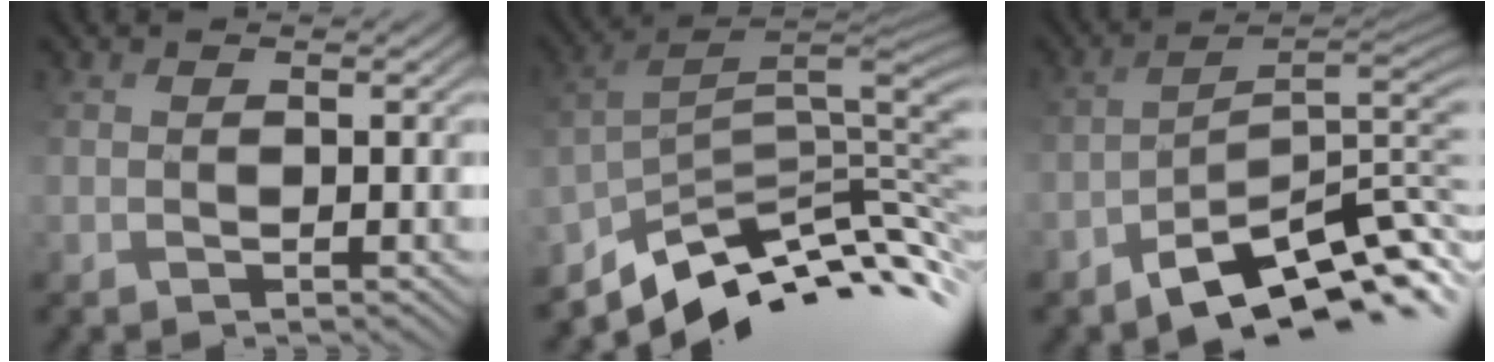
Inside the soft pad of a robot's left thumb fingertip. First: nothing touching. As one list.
[{"total": 9.7, "force": [-5.8, 3.4, 6.9], "torque": [-0.143, 0.011, -0.095]}, {"total": 11.1, "force": [-7.6, 3.2, 7.4], "torque": [-0.125, -0.005, -0.117]}]